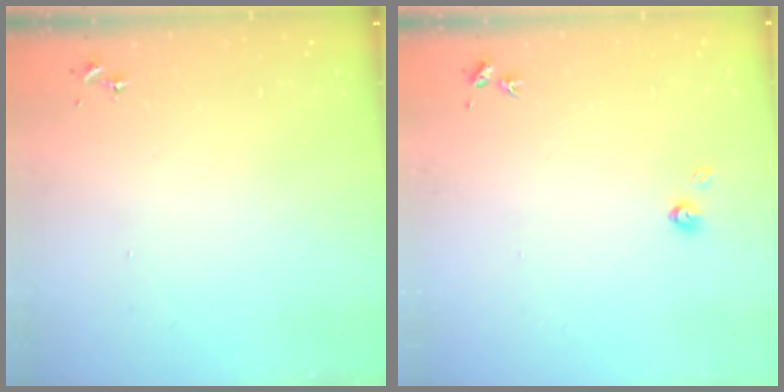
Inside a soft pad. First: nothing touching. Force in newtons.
{"total": 3.7, "press": 3.7, "slide": 0.5}